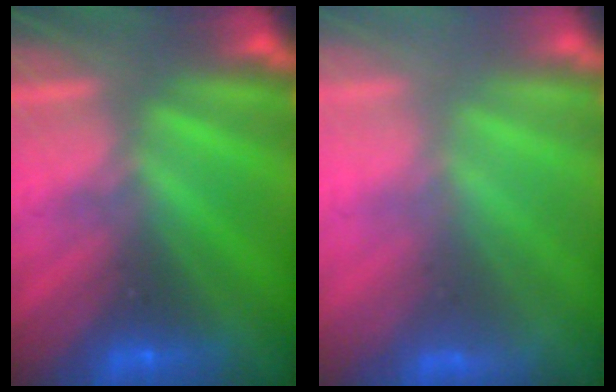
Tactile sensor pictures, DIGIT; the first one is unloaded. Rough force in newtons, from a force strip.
{"total": 1.3}